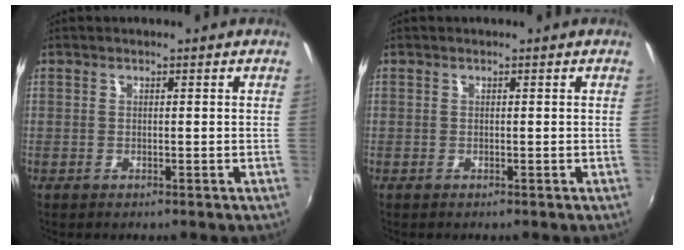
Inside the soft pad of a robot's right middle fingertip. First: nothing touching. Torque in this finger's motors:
{"motor_torque": [0.00, -0.01, -0.01, 0.00]}